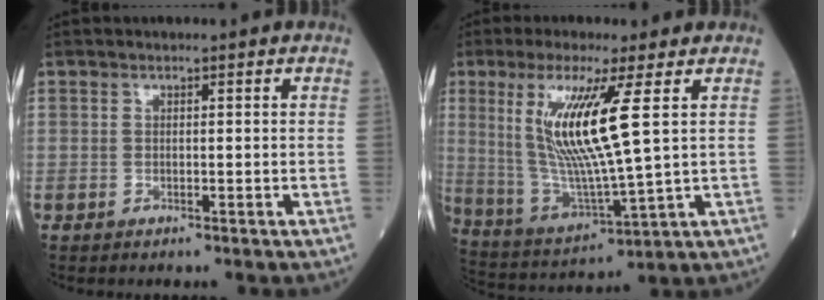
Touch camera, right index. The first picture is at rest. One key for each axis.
{"total": 13.9, "fx": 3.9, "fy": 0.1, "fz": 13.3, "tx": -0.284, "ty": -0.020, "tz": 0.082}